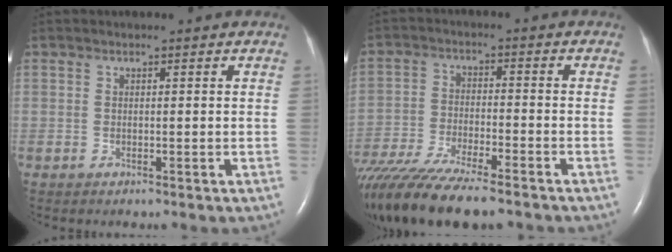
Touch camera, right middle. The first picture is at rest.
{"total": 16.8, "force": [-13.6, 2.8, 9.5], "torque": [-0.199, -0.043, -0.231]}